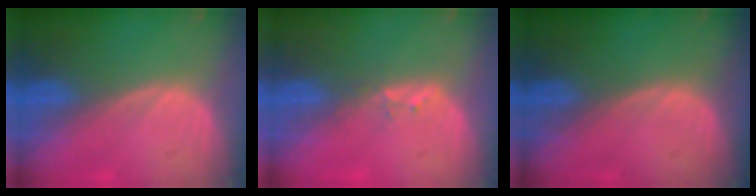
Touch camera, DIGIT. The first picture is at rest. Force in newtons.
{"total": 1.7, "press": 1.5, "slide": 0.9}
{"total": 0.0}